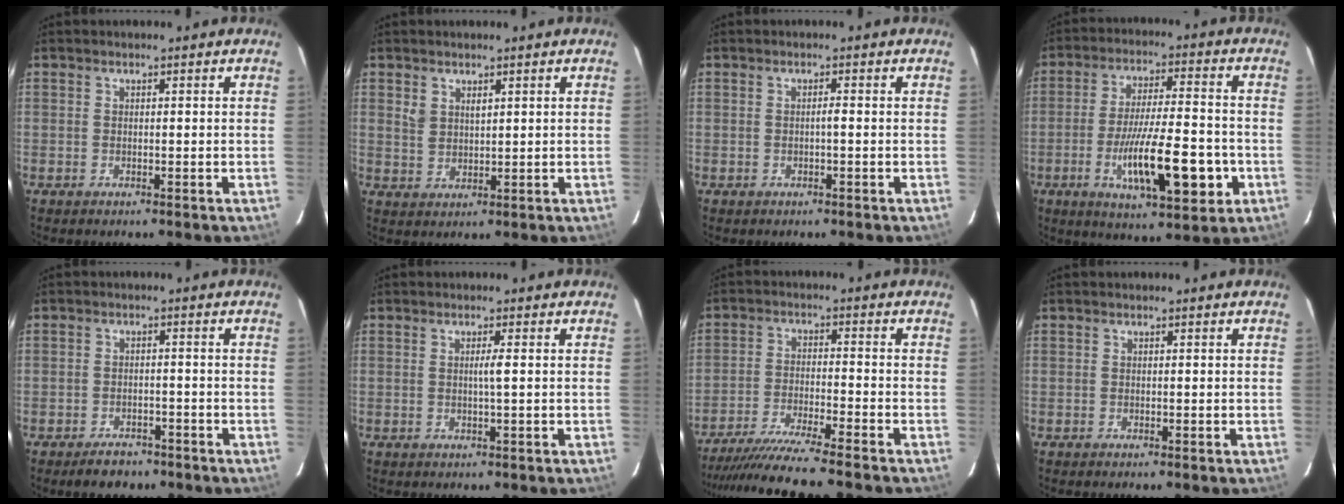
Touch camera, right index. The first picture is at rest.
{"total": 2.8, "force": [1.5, 1.6, 1.7], "torque": [-0.036, 0.004, 0.038]}
{"total": 0.7, "force": [-0.2, 0.0, 0.7], "torque": [-0.012, 0.001, -0.004]}
{"total": 15.2, "force": [-4.6, 3.0, 14.1], "torque": [-0.238, -0.008, -0.069]}
{"total": 4.1, "force": [-3.2, 2.1, 1.4], "torque": [-0.027, 0.002, -0.045]}
{"total": 1.4, "force": [0.1, -0.3, 1.4], "torque": [-0.025, 0.000, 0.000]}
{"total": 12.5, "force": [-11.0, -1.6, 5.6], "torque": [-0.079, -0.029, -0.182]}
{"total": 0.0}